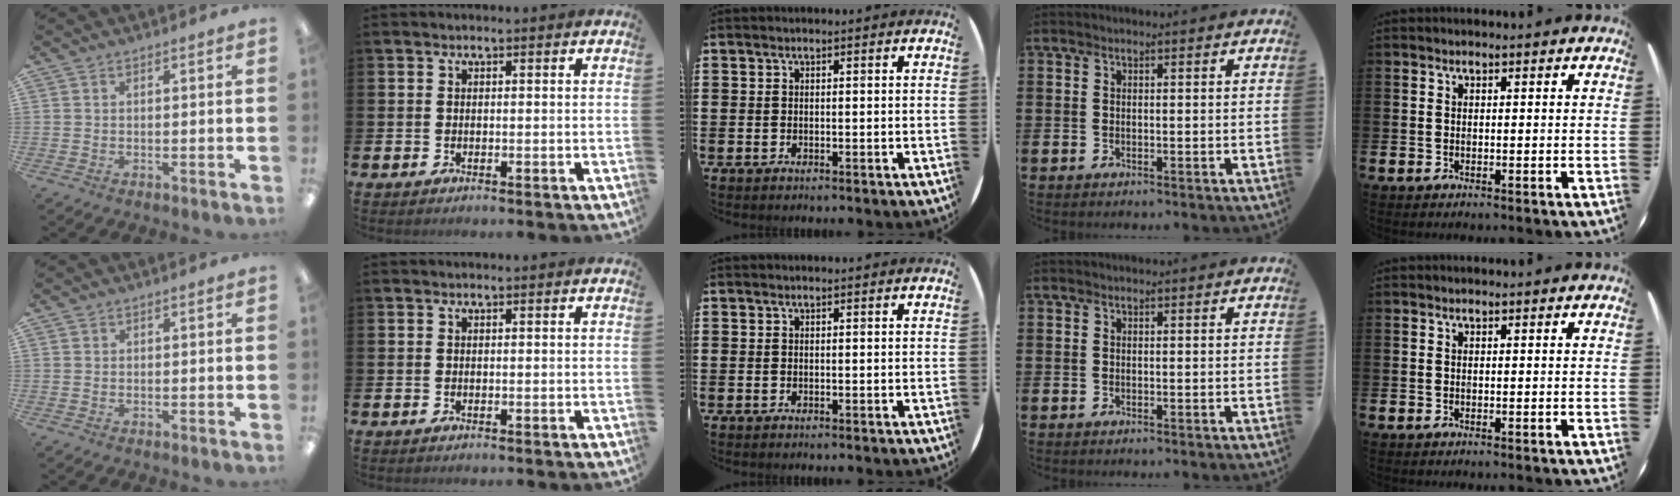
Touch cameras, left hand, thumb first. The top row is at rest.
{}